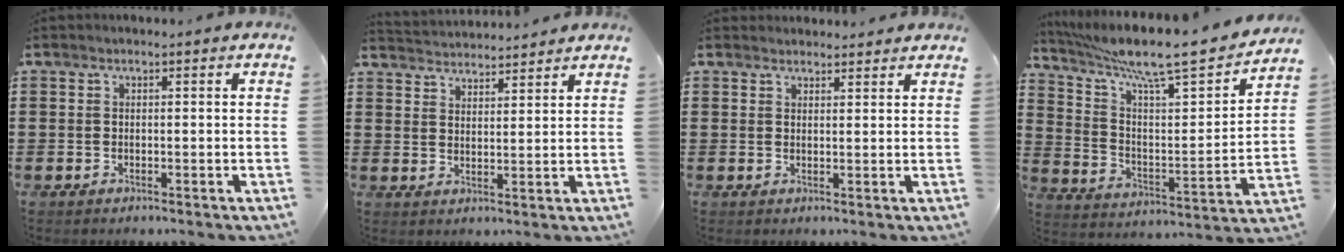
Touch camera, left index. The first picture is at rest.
{"total": 3.1, "force": [3.1, -0.1, -0.5], "torque": [-0.002, -0.017, 0.056]}
{"total": 1.8, "force": [1.8, 0.3, 0.0], "torque": [-0.004, -0.001, 0.036]}
{"total": 9.6, "force": [7.9, 0.8, 5.4], "torque": [-0.130, -0.061, 0.126]}